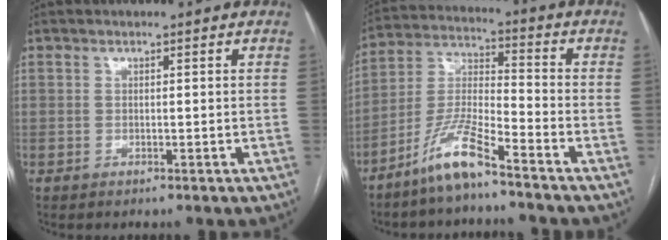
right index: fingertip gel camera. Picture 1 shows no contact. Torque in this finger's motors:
{"motor_torque": [1.02, -0.74, 0.27, 0.08]}